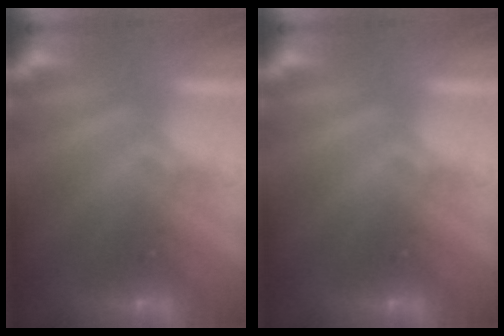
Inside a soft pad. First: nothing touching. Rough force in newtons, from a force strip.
{"total": 0.0}